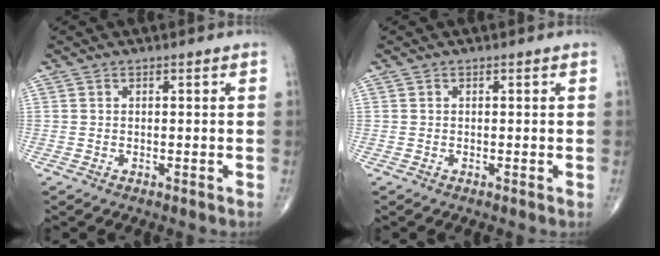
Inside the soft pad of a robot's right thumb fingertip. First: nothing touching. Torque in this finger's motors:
{"motor_torque": [-0.14, -0.08, 0.30, 0.20, -0.01]}